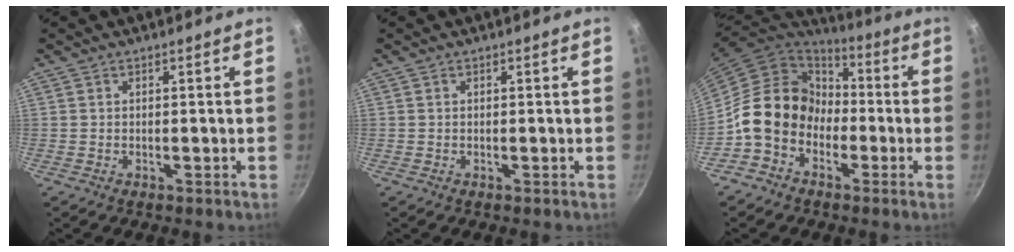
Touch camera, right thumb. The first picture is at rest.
{"total": 0.0}
{"total": 13.8, "force": [-3.5, 11.4, 7.0], "torque": [-0.078, 0.049, -0.076]}